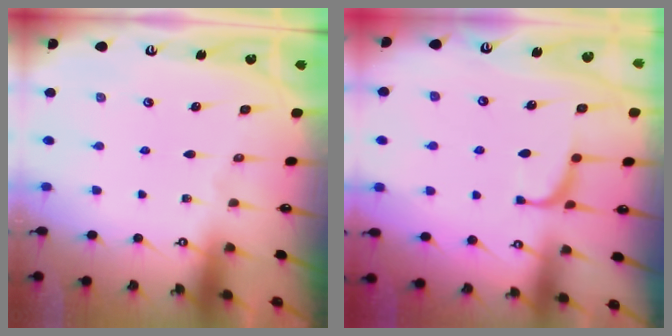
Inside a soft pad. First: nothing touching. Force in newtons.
{"total": 3.5, "press": 3.5, "slide": 0.4}